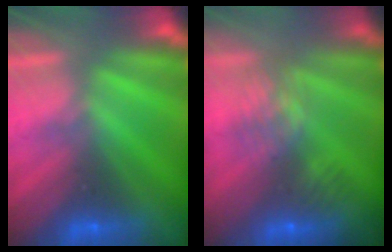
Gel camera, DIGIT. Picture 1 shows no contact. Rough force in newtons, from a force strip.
{"total": 7.9}